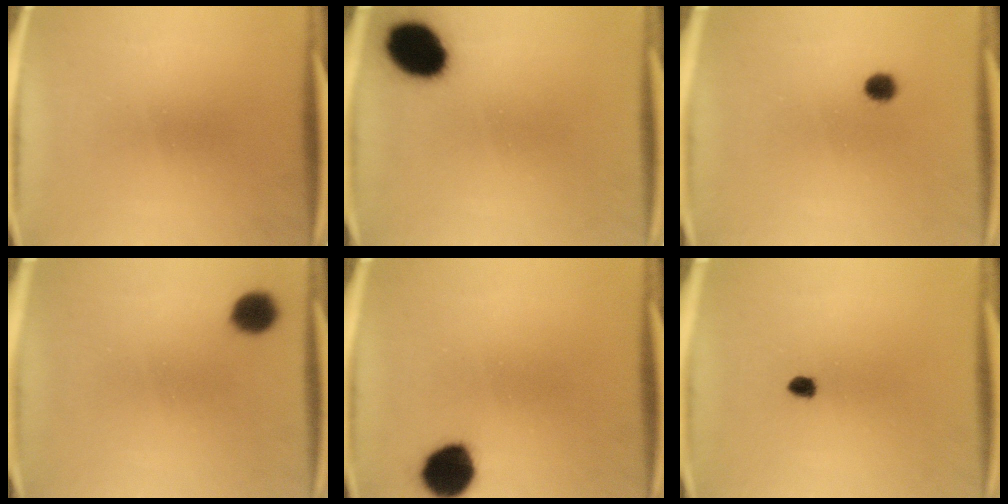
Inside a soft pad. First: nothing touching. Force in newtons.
{"total": 12.1}
{"total": 2.6}
{"total": 5.3}
{"total": 9.5}
{"total": 1.7}